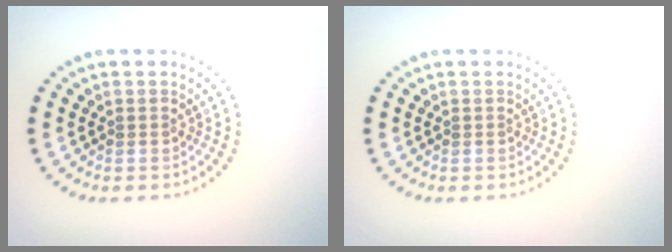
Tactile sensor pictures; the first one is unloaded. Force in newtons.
{"total": 0.0}